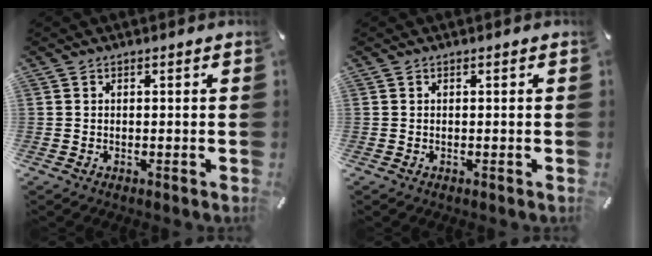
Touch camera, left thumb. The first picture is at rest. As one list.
[{"total": 0.0}]